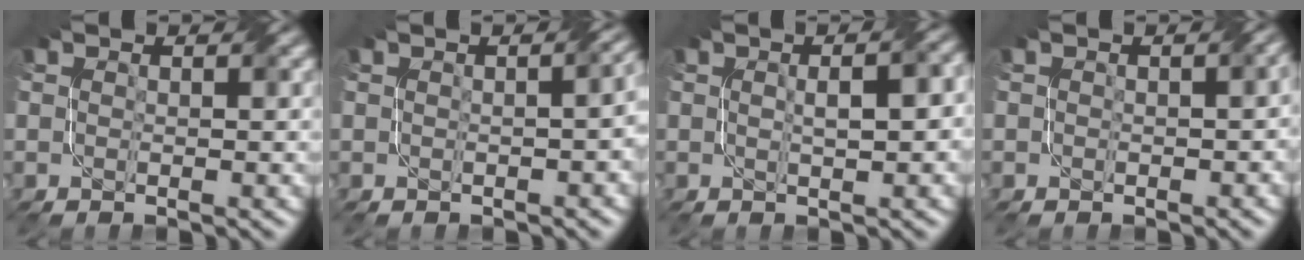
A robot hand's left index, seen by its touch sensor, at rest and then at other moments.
{"total": 3.9, "force": [-0.1, 1.7, 3.5], "torque": [-0.018, 0.005, 0.006]}
{"total": 4.4, "force": [0.5, 1.4, 4.1], "torque": [-0.046, 0.018, 0.006]}
{"total": 1.8, "force": [0.1, 1.0, 1.5], "torque": [-0.015, 0.001, 0.001]}